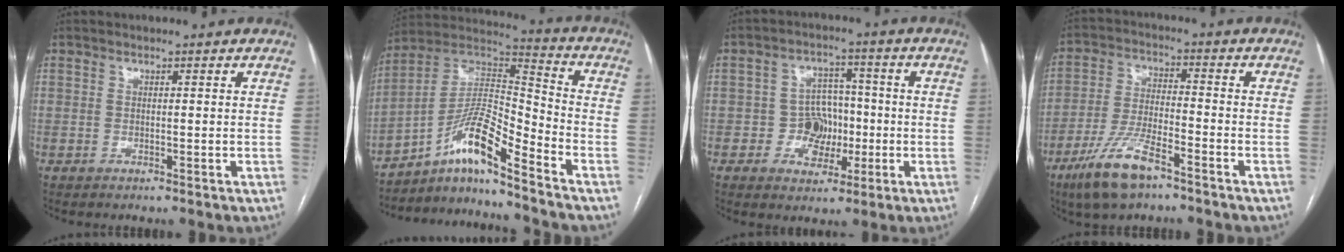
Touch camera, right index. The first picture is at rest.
{"total": 12.3, "force": [-8.3, 0.7, 9.1], "torque": [-0.177, 0.024, -0.150]}
{"total": 6.6, "force": [-1.4, 5.6, 3.1], "torque": [-0.047, 0.024, -0.019]}
{"total": 10.4, "force": [-6.7, 2.5, 7.6], "torque": [-0.159, -0.016, -0.126]}